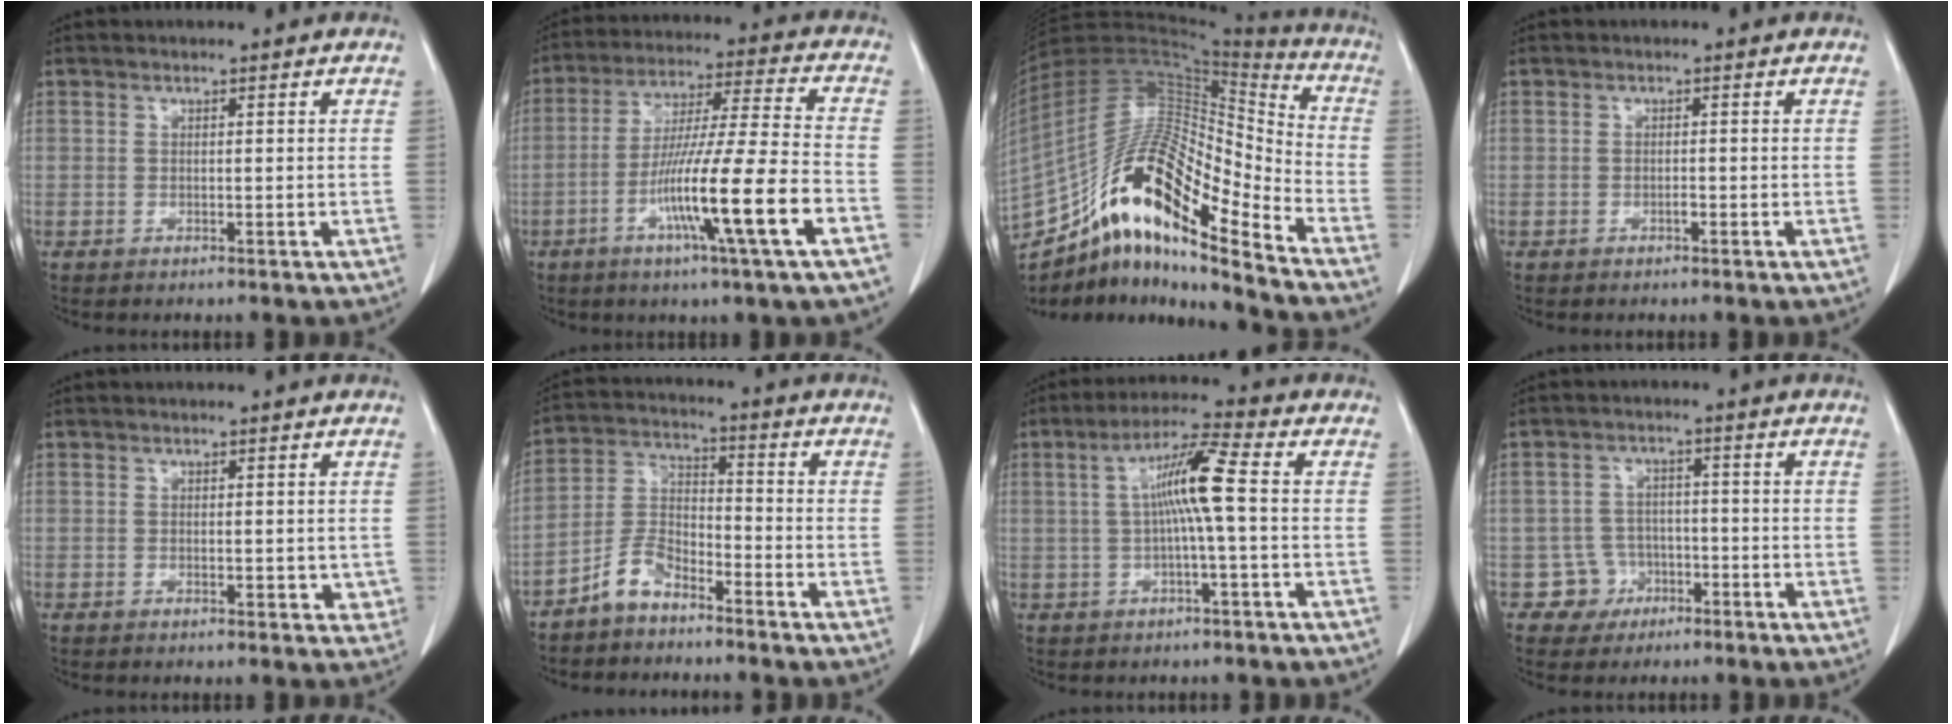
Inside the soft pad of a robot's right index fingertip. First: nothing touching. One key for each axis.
{"total": 15.9, "fx": -6.1, "fy": -1.1, "fz": 14.6, "tx": -0.266, "ty": -0.015, "tz": -0.110}
{"total": 22.5, "fx": -13.9, "fy": 4.7, "fz": 17.0, "tx": -0.343, "ty": 0.012, "tz": -0.249}
{"total": 0.6, "fx": -0.4, "fy": 0.1, "fz": 0.4, "tx": -0.010, "ty": 0.001, "tz": -0.006}
{"total": 2.1, "fx": 0.0, "fy": 1.2, "fz": 1.7, "tx": -0.015, "ty": -0.003, "tz": 0.003}
{"total": 6.0, "fx": -4.7, "fy": 2.4, "fz": 2.9, "tx": -0.070, "ty": 0.001, "tz": -0.097}
{"total": 7.8, "fx": 0.4, "fy": 0.0, "fz": 7.8, "tx": -0.146, "ty": 0.019, "tz": 0.002}
{"total": 4.4, "fx": -2.0, "fy": 3.9, "fz": -0.4, "tx": 0.010, "ty": 0.015, "tz": -0.030}